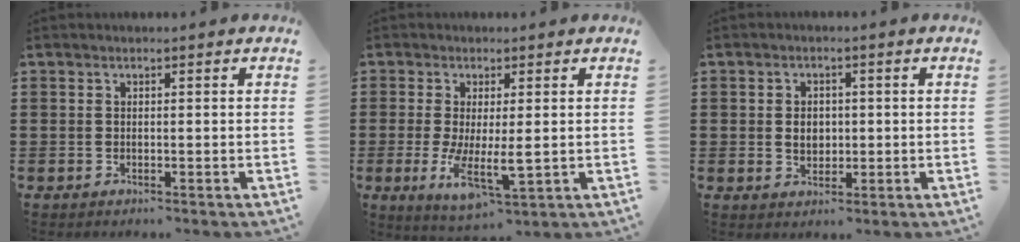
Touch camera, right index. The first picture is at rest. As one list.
[{"total": 6.9, "force": [-0.5, 2.4, 6.5], "torque": [-0.120, -0.014, -0.004]}, {"total": 3.2, "force": [-0.1, 2.4, 2.2], "torque": [-0.039, 0.004, -0.006]}]